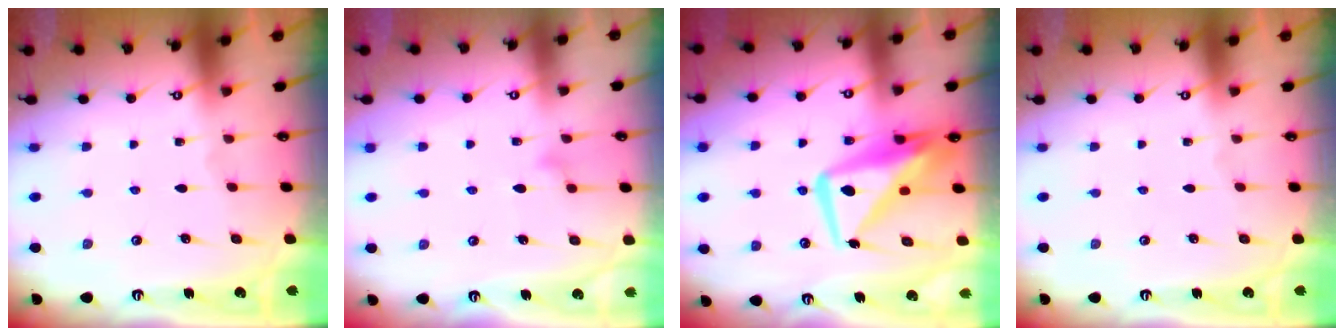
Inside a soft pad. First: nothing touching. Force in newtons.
{"total": 9.5, "press": 9.5, "slide": 0.6}
{"total": 12.5, "press": 12.4, "slide": 1.4}
{"total": 0.0}